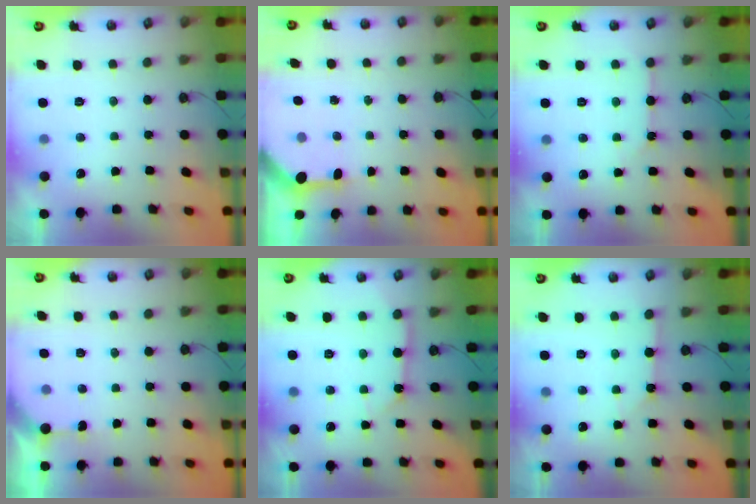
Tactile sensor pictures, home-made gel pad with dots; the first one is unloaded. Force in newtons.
{"total": 3.1, "press": 3.1, "slide": 0.2}
{"total": 3.9, "press": 3.8, "slide": 0.6}
{"total": 2.7, "press": 2.7, "slide": 0.2}
{"total": 5.0, "press": 5.0, "slide": 0.6}
{"total": 2.5, "press": 2.5, "slide": 0.3}